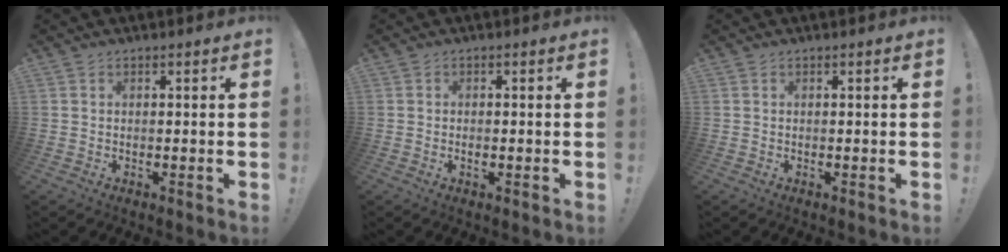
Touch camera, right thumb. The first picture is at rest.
{"total": 0.7, "force": [-0.2, 0.1, 0.7], "torque": [-0.004, -0.005, -0.005]}
{"total": 0.0}